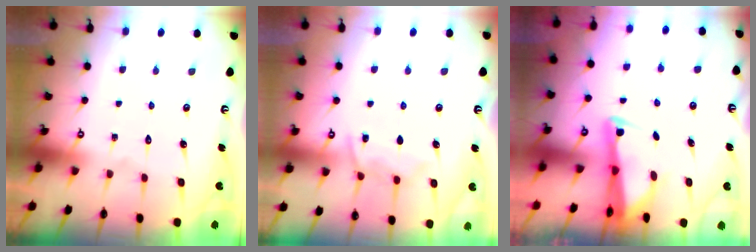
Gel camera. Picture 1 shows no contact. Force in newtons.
{"total": 8.0, "press": 7.9, "slide": 1.0}
{"total": 2.4, "press": 2.3, "slide": 0.5}